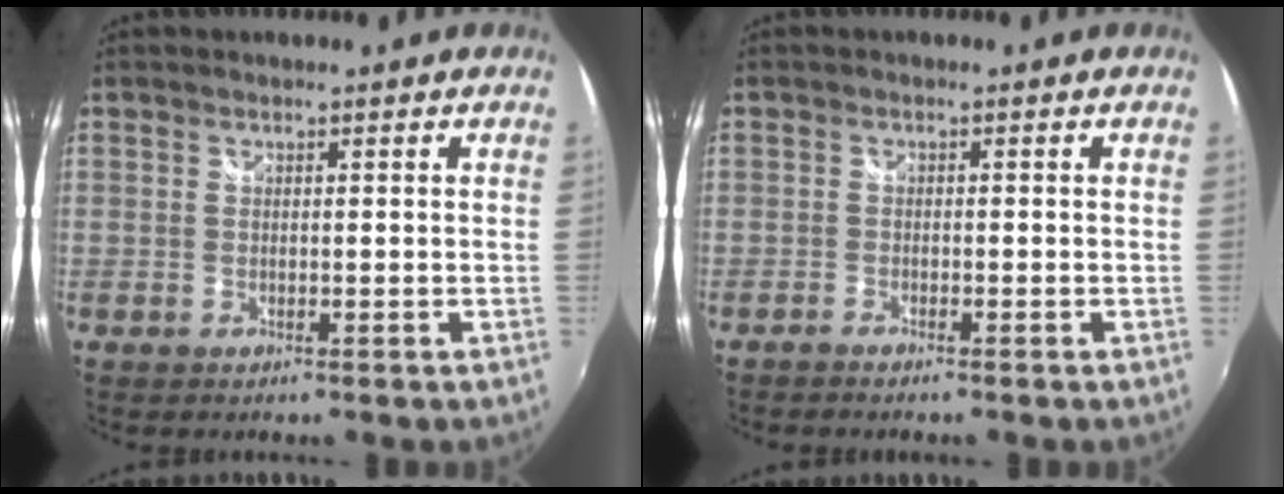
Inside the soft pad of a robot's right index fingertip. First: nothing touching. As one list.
[{"total": 1.5, "force": [-1.3, 0.2, 0.5], "torque": [-0.021, -0.006, -0.028]}]